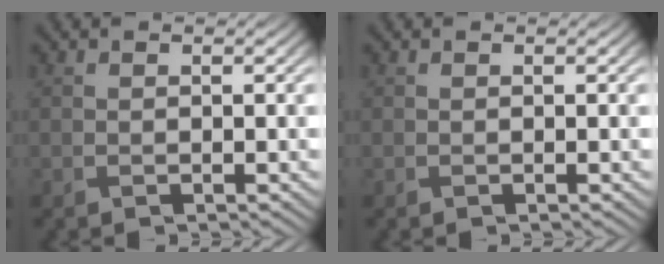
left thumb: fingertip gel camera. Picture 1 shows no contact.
{"total": 0.0}